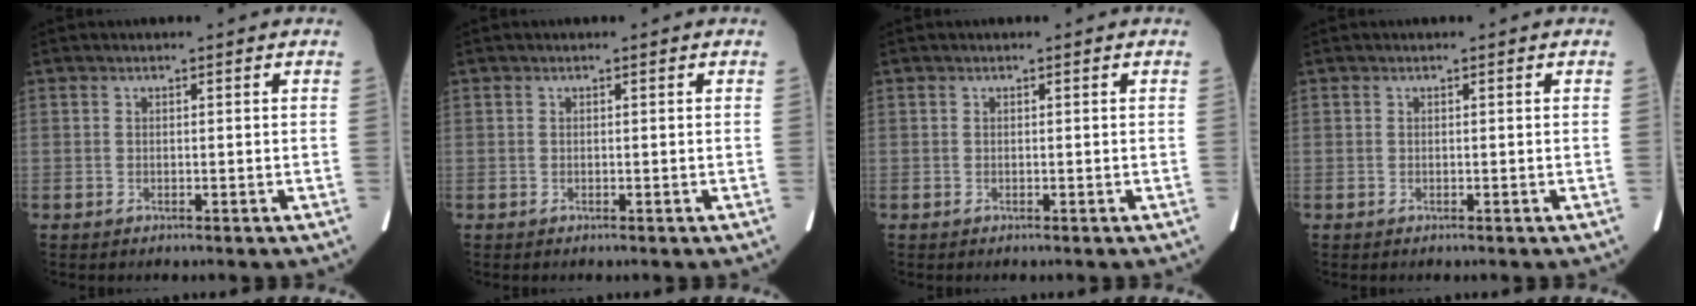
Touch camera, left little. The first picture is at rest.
{"total": 0.0}
{"total": 0.0}
{"total": 0.0}